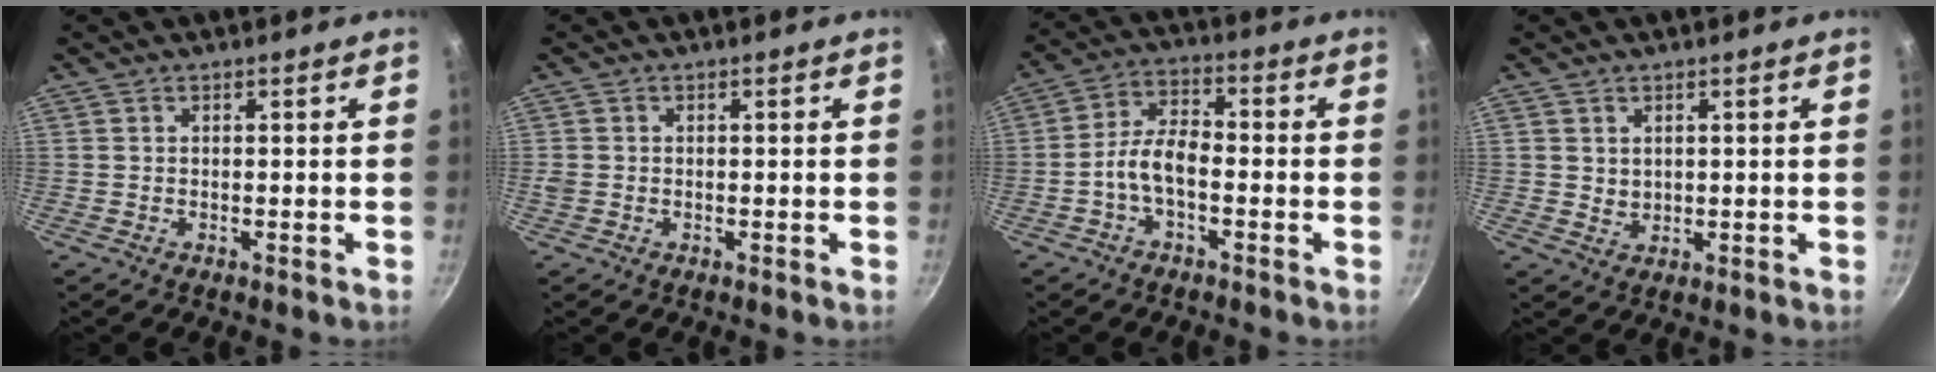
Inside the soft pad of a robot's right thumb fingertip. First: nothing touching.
{"total": 1.3, "force": [-0.2, 1.2, 0.6], "torque": [-0.011, 0.002, -0.005]}
{"total": 7.0, "force": [-2.3, 3.6, 5.6], "torque": [-0.096, 0.036, -0.052]}
{"total": 2.1, "force": [0.8, 1.7, 0.7], "torque": [-0.003, -0.007, 0.019]}